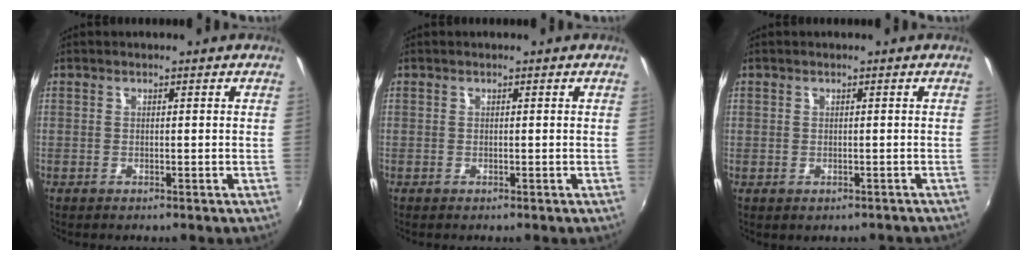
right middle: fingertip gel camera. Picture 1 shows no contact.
{"total": 0.0}
{"total": 2.1, "force": [-0.6, 2.0, 0.2], "torque": [0.008, 0.010, -0.001]}